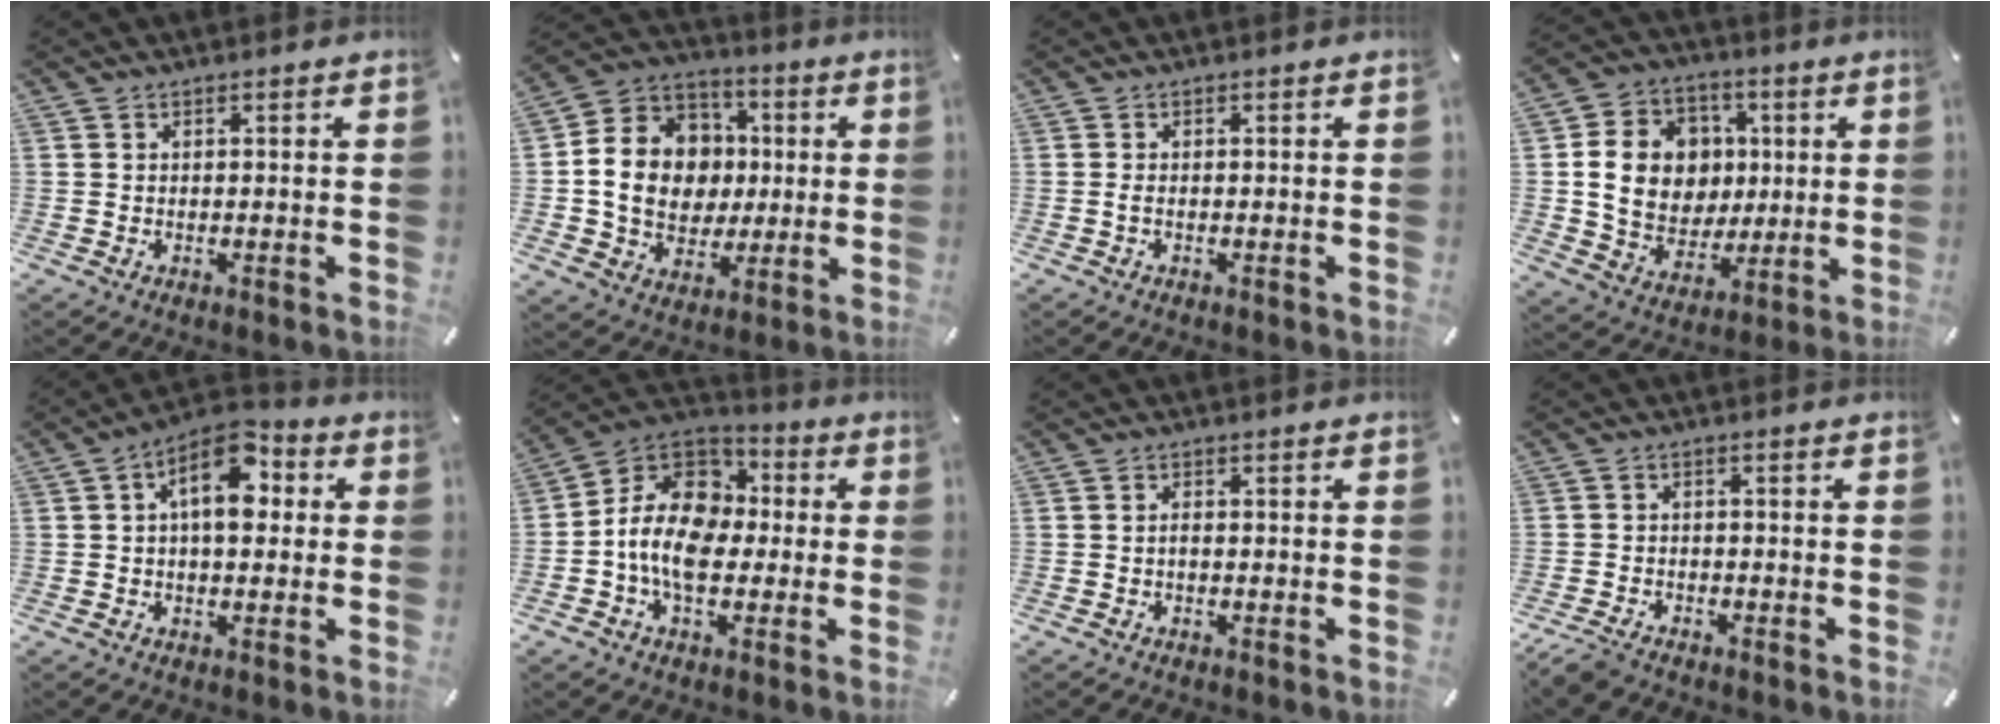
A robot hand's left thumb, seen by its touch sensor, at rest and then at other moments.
{"total": 14.8, "force": [-0.2, 13.3, 6.5], "torque": [-0.135, 0.019, 0.007]}
{"total": 0.9, "force": [-0.4, 0.2, 0.8], "torque": [-0.016, -0.002, -0.007]}
{"total": 15.1, "force": [1.9, 13.2, 6.9], "torque": [-0.126, 0.010, 0.046]}
{"total": 10.8, "force": [2.8, 6.0, 8.5], "torque": [-0.111, -0.010, 0.049]}
{"total": 13.6, "force": [-2.5, 10.1, 8.7], "torque": [-0.200, 0.013, -0.052]}
{"total": 0.9, "force": [-0.4, 0.2, 0.8], "torque": [-0.017, 0.000, -0.007]}
{"total": 3.2, "force": [-2.9, 1.0, 1.0], "torque": [-0.028, 0.012, -0.059]}